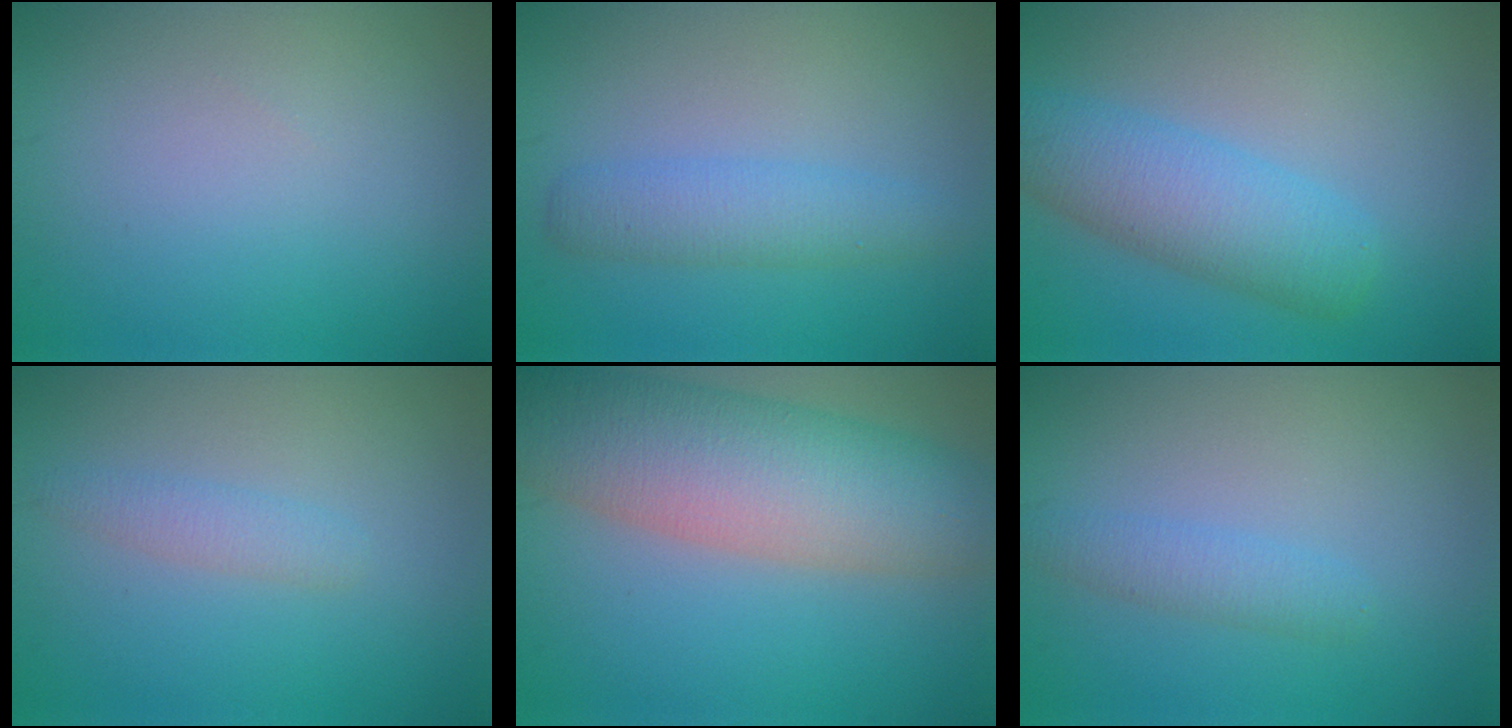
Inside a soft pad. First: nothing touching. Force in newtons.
{"total": 2.9, "press": 2.9, "slide": 0.1}
{"total": 5.6, "press": 5.6, "slide": 0.2}
{"total": 1.6, "press": 1.6, "slide": 0.1}
{"total": 10.4, "press": 10.4, "slide": 0.5}
{"total": 1.9, "press": 1.9, "slide": 0.1}